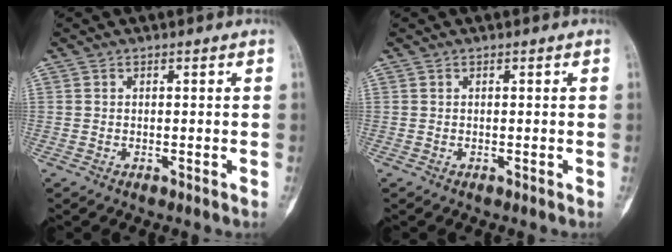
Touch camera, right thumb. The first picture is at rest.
{"total": 0.0}